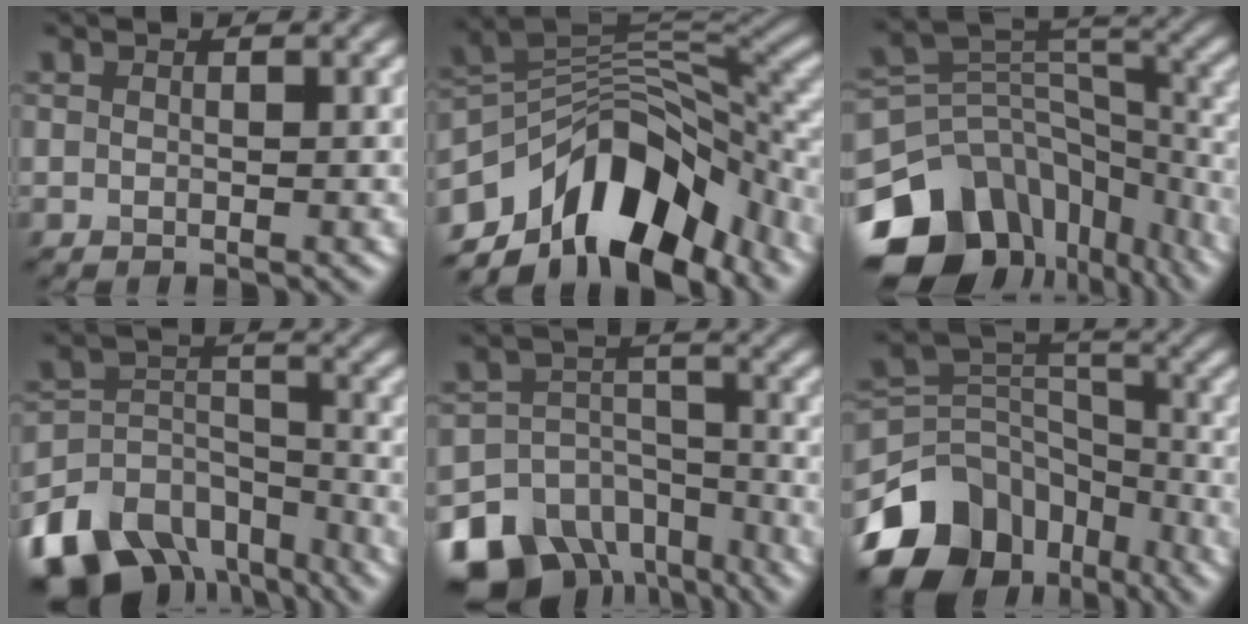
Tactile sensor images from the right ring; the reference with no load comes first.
{"total": 11.2, "force": [-6.4, 5.9, 7.0], "torque": [-0.097, 0.010, -0.120]}
{"total": 15.3, "force": [-9.0, 10.7, 6.2], "torque": [-0.157, 0.005, -0.118]}
{"total": 13.4, "force": [-10.2, 7.7, 4.3], "torque": [-0.091, 0.001, -0.156]}
{"total": 16.0, "force": [-11.1, 10.2, 5.2], "torque": [-0.117, -0.046, -0.160]}
{"total": 11.1, "force": [-6.6, 7.7, 4.5], "torque": [-0.082, 0.008, -0.122]}